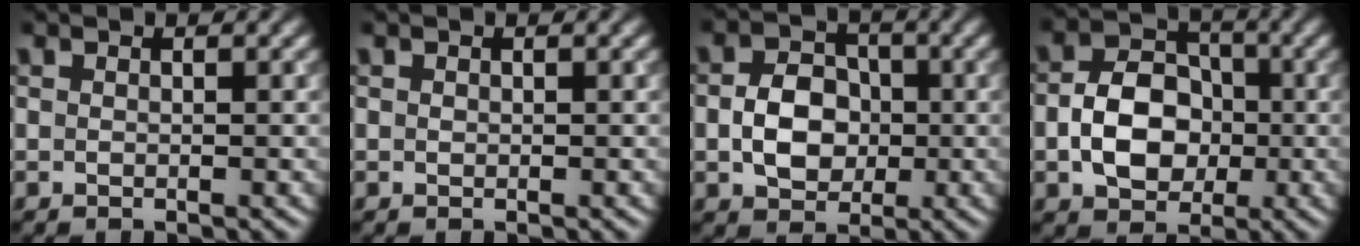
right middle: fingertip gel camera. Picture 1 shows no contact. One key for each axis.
{"total": 0.0}
{"total": 4.6, "fx": -0.6, "fy": 3.6, "fz": 2.8, "tx": -0.049, "ty": 0.001, "tz": -0.012}
{"total": 6.1, "fx": -1.1, "fy": 4.6, "fz": 3.9, "tx": -0.068, "ty": 0.002, "tz": -0.021}